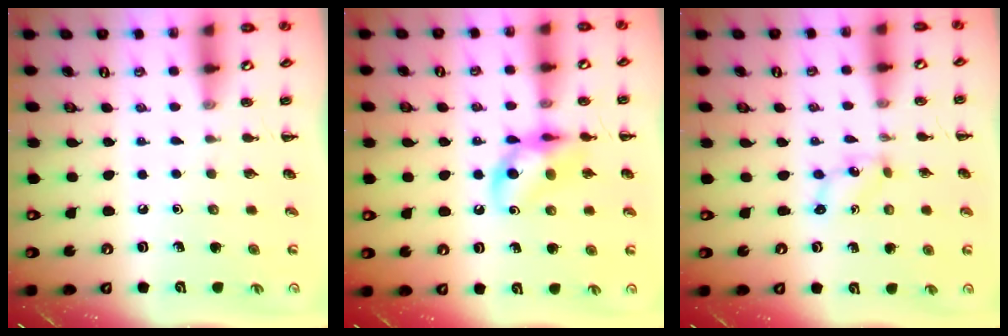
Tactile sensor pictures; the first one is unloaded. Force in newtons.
{"total": 12.9, "press": 12.7, "slide": 1.9}
{"total": 1.1, "press": 1.1, "slide": 0.4}